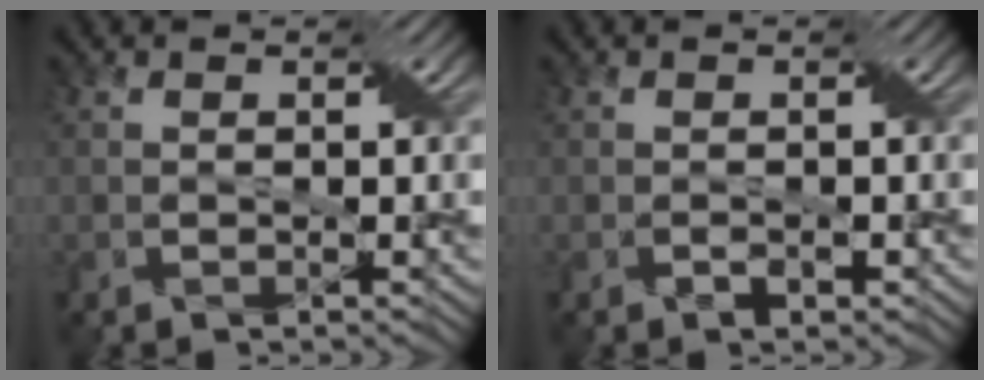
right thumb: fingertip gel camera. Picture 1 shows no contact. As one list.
[{"total": 0.8, "force": [-0.4, 0.4, 0.5], "torque": [-0.010, 0.001, -0.008]}]